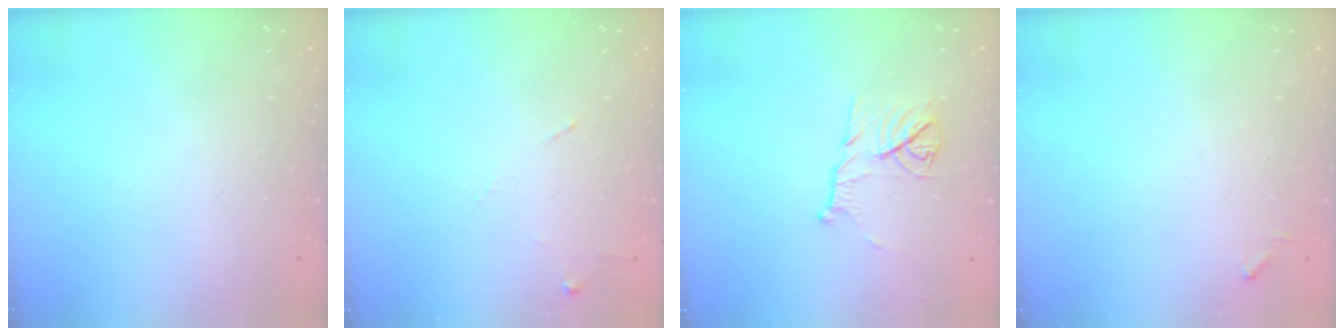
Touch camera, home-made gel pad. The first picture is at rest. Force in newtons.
{"total": 5.9, "press": 5.8, "slide": 0.7}
{"total": 10.3, "press": 10.3, "slide": 0.1}
{"total": 6.0, "press": 6.0, "slide": 0.3}